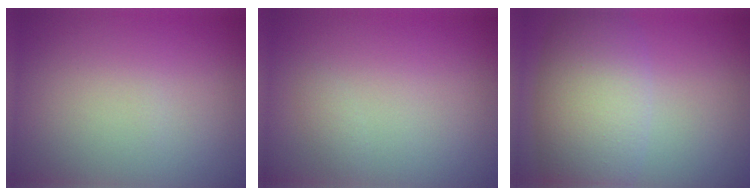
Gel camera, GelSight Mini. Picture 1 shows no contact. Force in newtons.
{"total": 0.7, "press": 0.7, "slide": 0.0}
{"total": 7.6, "press": 7.6, "slide": 0.6}